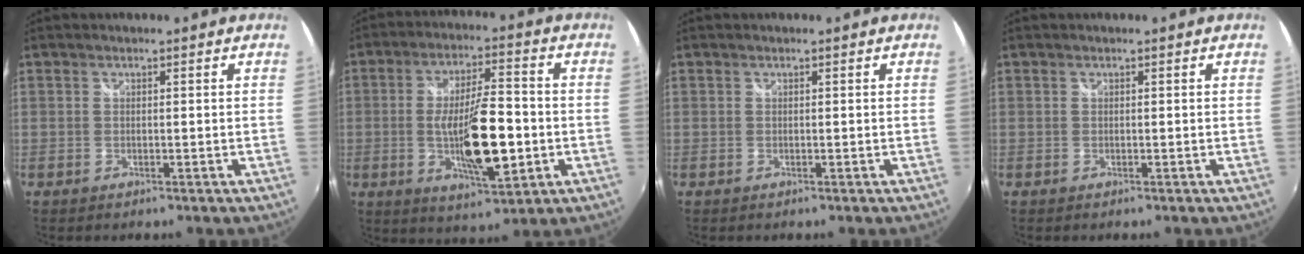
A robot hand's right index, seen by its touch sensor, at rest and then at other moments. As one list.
[{"total": 14.7, "force": [-2.8, 3.9, 13.9], "torque": [-0.245, -0.014, -0.041]}, {"total": 0.0}, {"total": 0.0}]